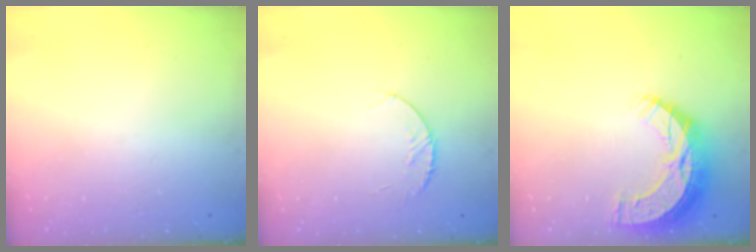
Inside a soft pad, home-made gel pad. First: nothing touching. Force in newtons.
{"total": 5.3, "press": 5.3, "slide": 0.6}
{"total": 12.3, "press": 12.2, "slide": 0.9}